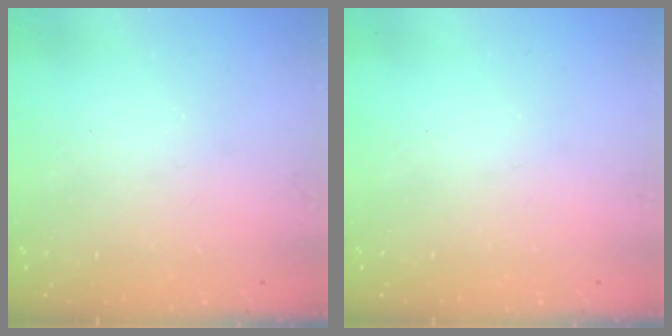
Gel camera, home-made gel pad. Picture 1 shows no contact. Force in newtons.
{"total": 0.0}